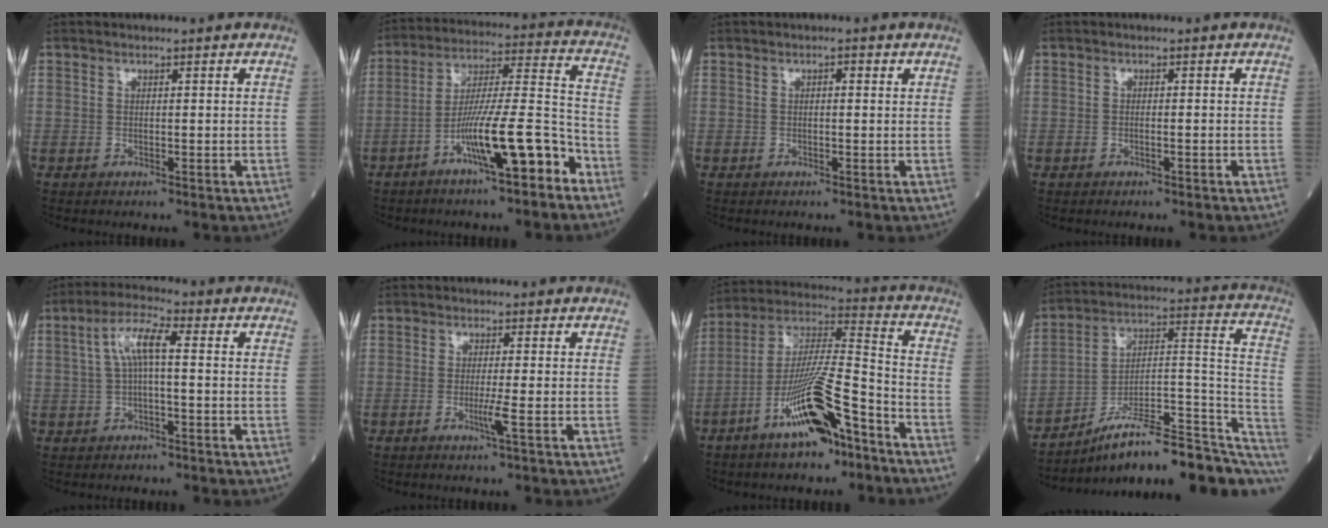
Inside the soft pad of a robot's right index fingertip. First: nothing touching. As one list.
[{"total": 13.6, "force": [-7.3, 1.2, 11.4], "torque": [-0.192, 0.010, -0.124]}, {"total": 0.9, "force": [0.3, 0.4, 0.8], "torque": [-0.010, 0.004, 0.003]}, {"total": 0.5, "force": [-0.4, 0.1, 0.3], "torque": [-0.009, 0.000, -0.005]}, {"total": 6.0, "force": [0.8, 1.2, 5.8], "torque": [-0.120, 0.021, 0.015]}, {"total": 2.3, "force": [-0.8, -0.5, 2.1], "torque": [-0.044, -0.006, -0.015]}, {"total": 14.8, "force": [-8.0, 3.0, 12.1], "torque": [-0.234, 0.005, -0.136]}, {"total": 21.8, "force": [-15.3, 5.7, 14.4], "torque": [-0.136, 0.053, -0.225]}]